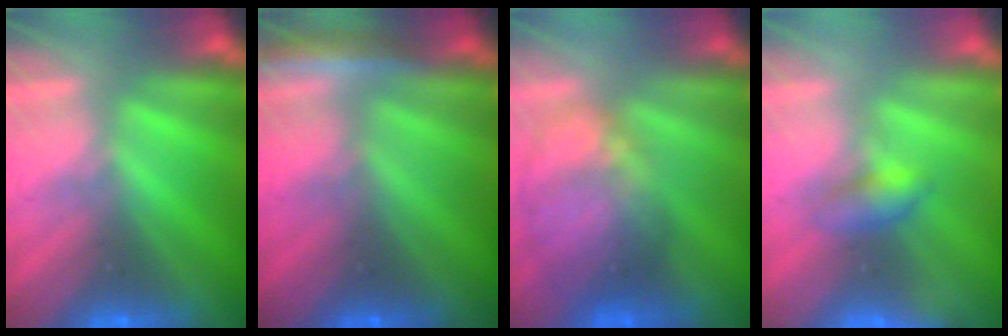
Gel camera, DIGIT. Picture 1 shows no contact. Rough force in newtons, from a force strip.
{"total": 2.0}
{"total": 8.3}
{"total": 2.1}